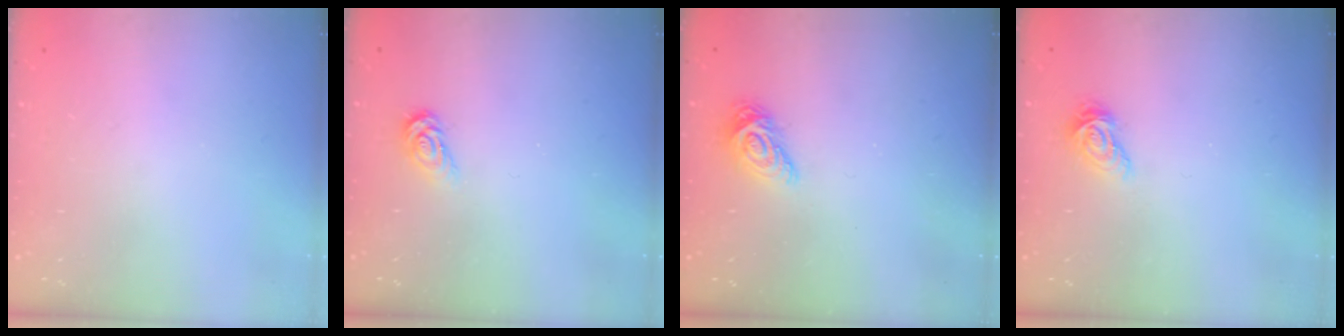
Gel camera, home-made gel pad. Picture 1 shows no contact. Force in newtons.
{"total": 3.3, "press": 3.3, "slide": 0.3}
{"total": 9.0, "press": 9.0, "slide": 0.4}
{"total": 6.0, "press": 6.0, "slide": 0.4}